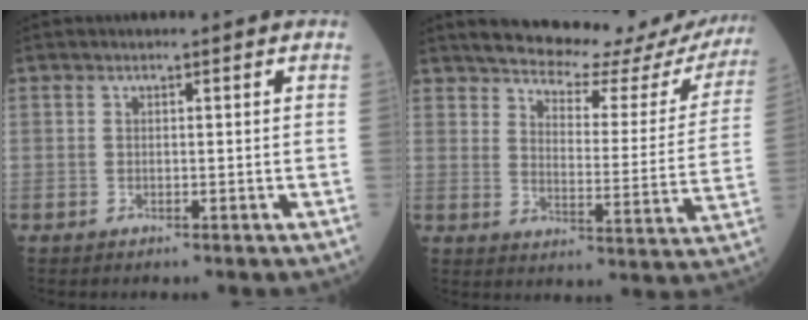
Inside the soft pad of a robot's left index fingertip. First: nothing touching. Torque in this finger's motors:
{"motor_torque": [0.82, -1.31, -0.29, 0.02]}